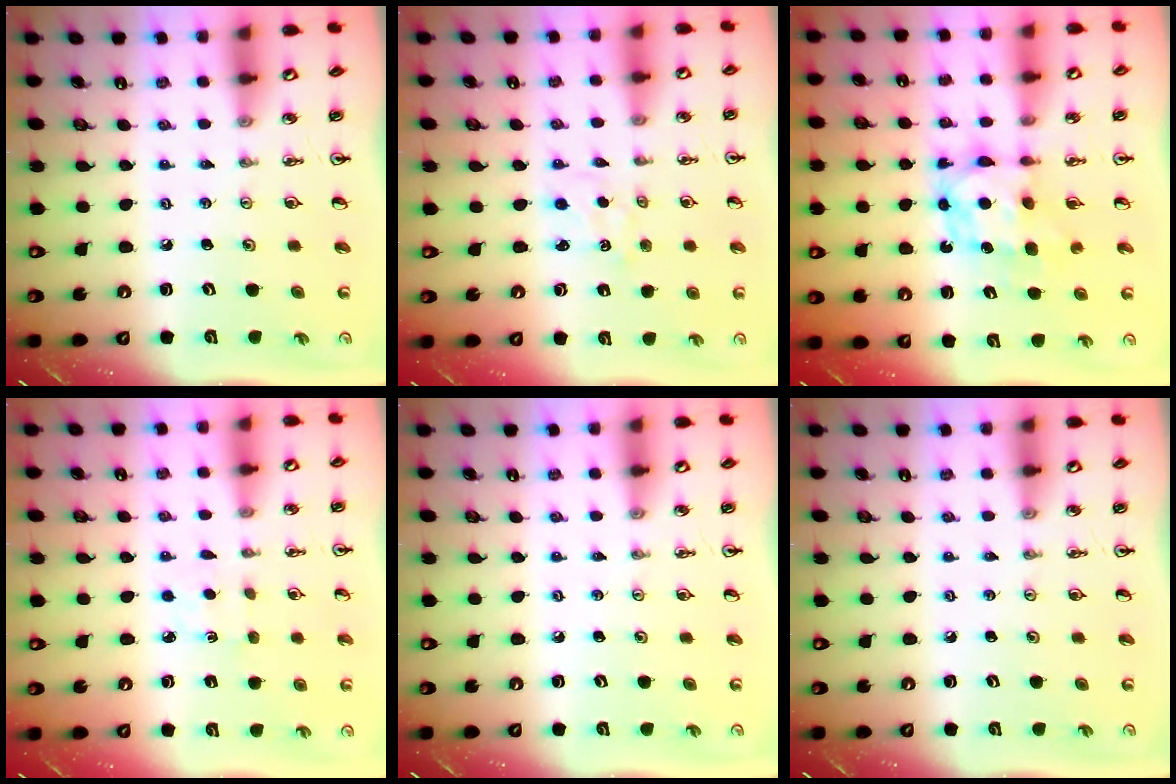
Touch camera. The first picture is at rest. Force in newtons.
{"total": 2.1, "press": 2.1, "slide": 0.2}
{"total": 6.5, "press": 6.4, "slide": 0.7}
{"total": 2.8, "press": 2.8, "slide": 0.4}
{"total": 0.0}
{"total": 0.0}